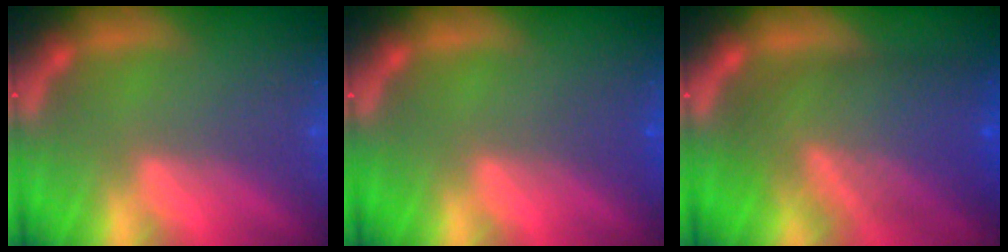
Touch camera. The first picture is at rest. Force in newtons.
{"total": 1.0}
{"total": 9.5}